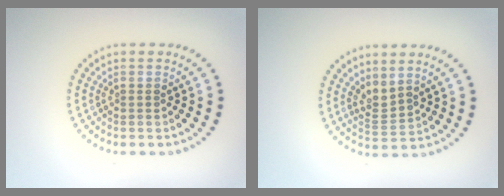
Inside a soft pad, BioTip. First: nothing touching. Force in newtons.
{"total": 2.2, "press": 1.5, "slide": 1.6}